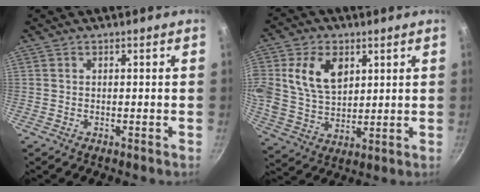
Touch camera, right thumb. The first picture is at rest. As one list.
[{"total": 12.8, "force": [3.9, 9.0, 8.2], "torque": [-0.136, -0.014, 0.077]}]